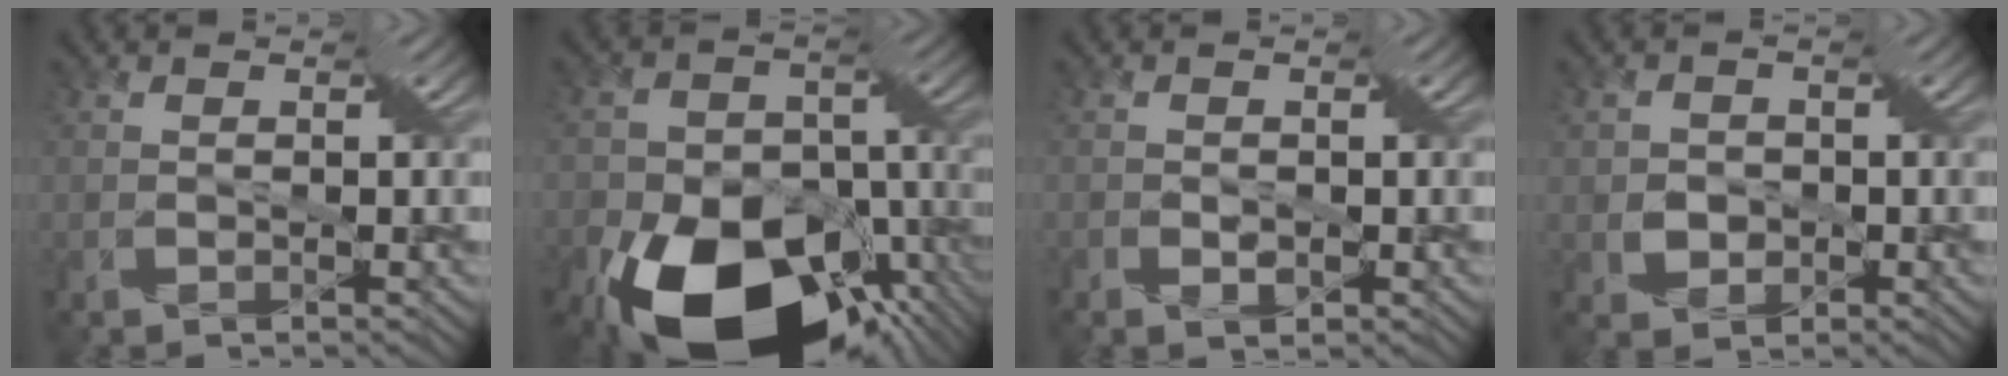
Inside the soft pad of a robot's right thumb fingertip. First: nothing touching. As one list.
[{"total": 20.3, "force": [-11.0, 12.4, 11.8], "torque": [-0.221, -0.067, -0.140]}, {"total": 1.5, "force": [-0.6, 1.0, 1.0], "torque": [-0.001, -0.002, -0.015]}, {"total": 2.7, "force": [0.0, 2.6, 0.8], "torque": [-0.026, -0.006, -0.013]}]